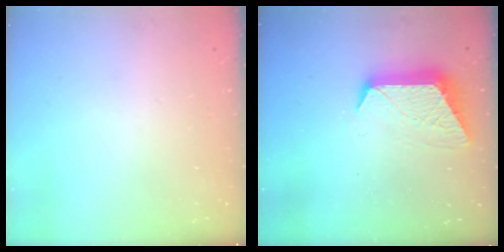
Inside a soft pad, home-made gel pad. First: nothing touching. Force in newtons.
{"total": 10.7, "press": 10.7, "slide": 0.7}